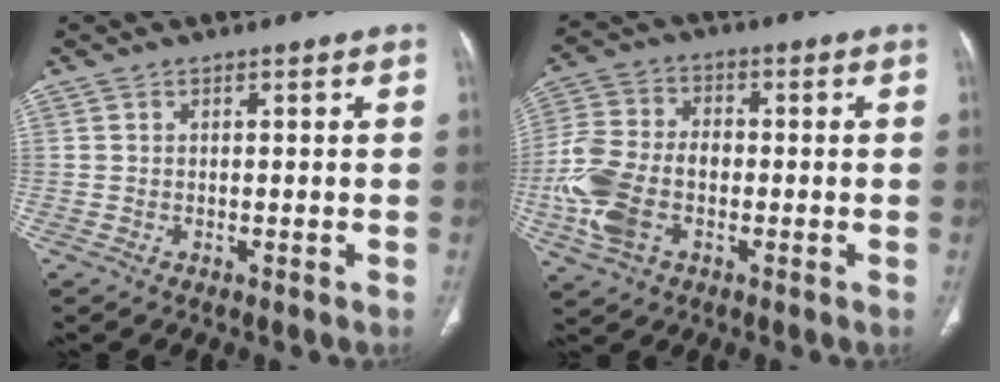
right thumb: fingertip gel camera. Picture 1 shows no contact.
{"total": 13.6, "force": [-3.1, 8.9, 9.8], "torque": [-0.216, 0.021, -0.062]}